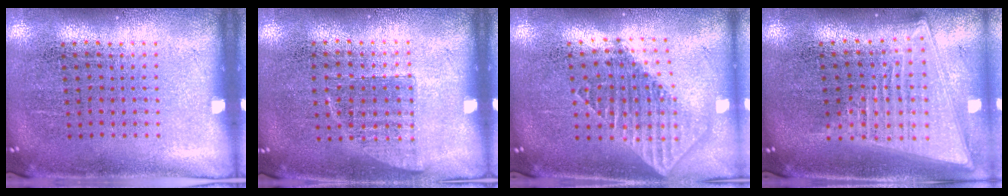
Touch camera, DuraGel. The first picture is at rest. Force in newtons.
{"total": 0.6, "press": 0.6, "slide": 0.2}
{"total": 1.8, "press": 1.5, "slide": 1.1}
{"total": 2.0, "press": 1.7, "slide": 1.2}